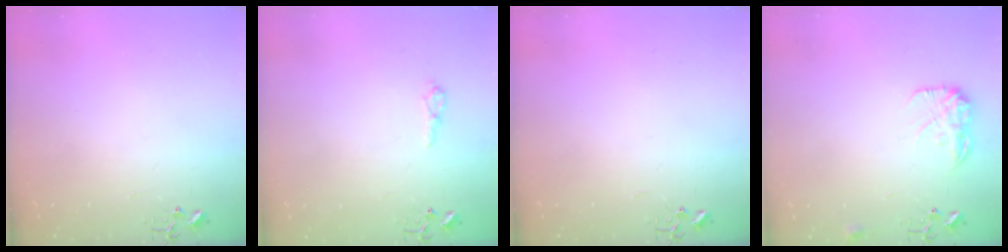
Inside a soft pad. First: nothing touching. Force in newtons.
{"total": 6.5, "press": 6.5, "slide": 0.7}
{"total": 0.0}
{"total": 10.7, "press": 10.7, "slide": 0.3}